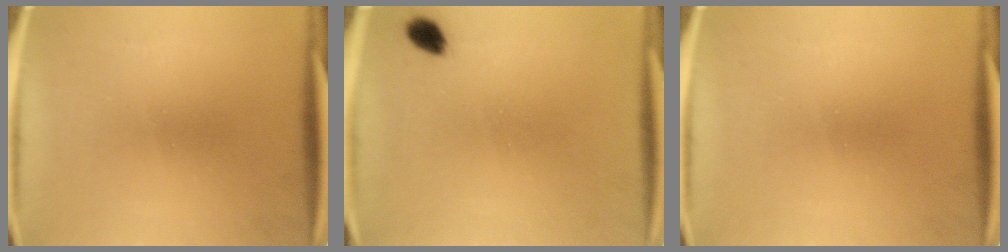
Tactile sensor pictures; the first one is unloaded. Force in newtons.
{"total": 2.6}
{"total": 0.0}